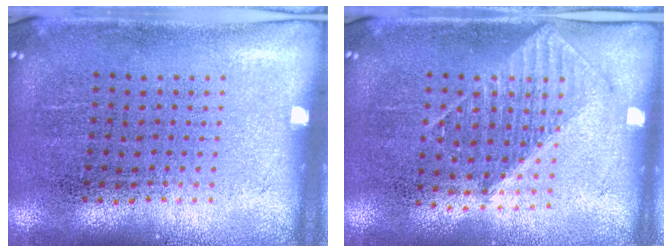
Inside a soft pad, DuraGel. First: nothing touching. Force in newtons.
{"total": 1.1, "press": 1.0, "slide": 0.4}